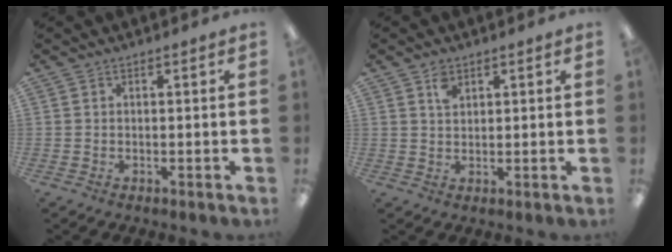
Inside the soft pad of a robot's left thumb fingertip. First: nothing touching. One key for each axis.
{"total": 3.4, "fx": 2.0, "fy": 2.2, "fz": 1.5, "tx": -0.018, "ty": -0.006, "tz": 0.035}